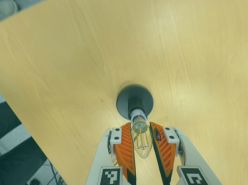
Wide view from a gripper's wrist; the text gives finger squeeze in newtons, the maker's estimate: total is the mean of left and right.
{"total": 10.9, "left": 10.1, "right": 11.7}